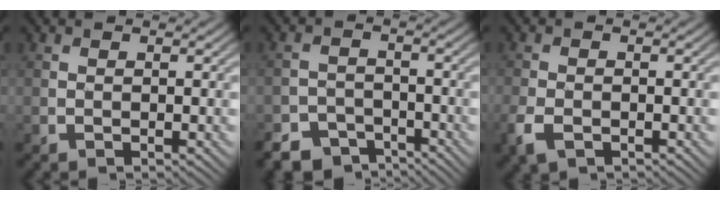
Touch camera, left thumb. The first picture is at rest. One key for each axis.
{"total": 6.0, "fx": -4.8, "fy": 3.2, "fz": 1.6, "tx": -0.029, "ty": -0.009, "tz": -0.087}
{"total": 3.8, "fx": -2.0, "fy": 2.2, "fz": 2.3, "tx": -0.060, "ty": -0.013, "tz": -0.044}